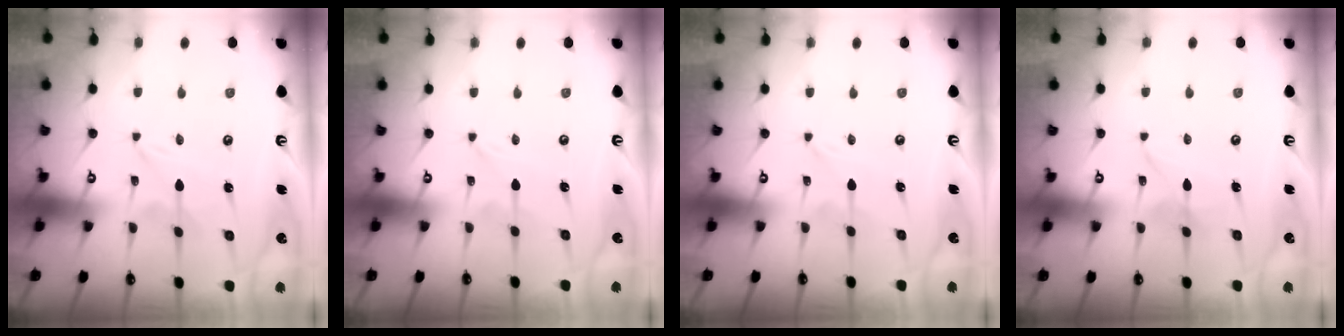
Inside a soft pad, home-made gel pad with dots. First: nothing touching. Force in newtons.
{"total": 0.0}
{"total": 0.0}
{"total": 2.3, "press": 2.3, "slide": 0.2}